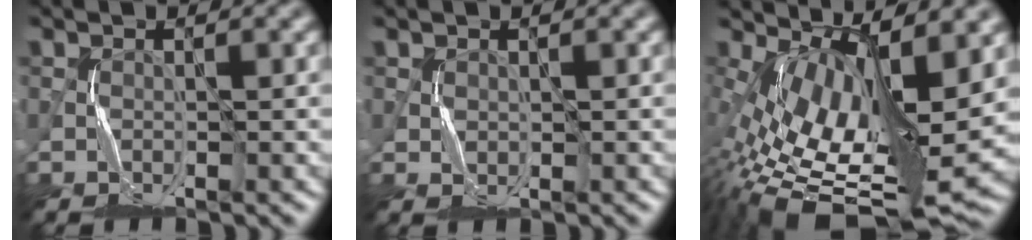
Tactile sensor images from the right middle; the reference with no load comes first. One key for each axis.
{"total": 0.7, "fx": 0.5, "fy": 0.5, "fz": 0.1, "tx": -0.003, "ty": -0.001, "tz": 0.016}
{"total": 13.2, "fx": 1.3, "fy": 5.3, "fz": 12.0, "tx": -0.228, "ty": -0.011, "tz": 0.047}